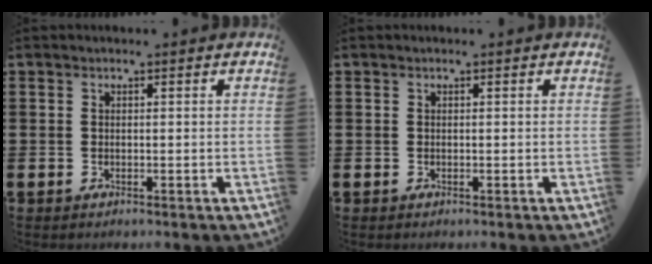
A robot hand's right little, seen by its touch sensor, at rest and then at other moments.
{"total": 0.0}